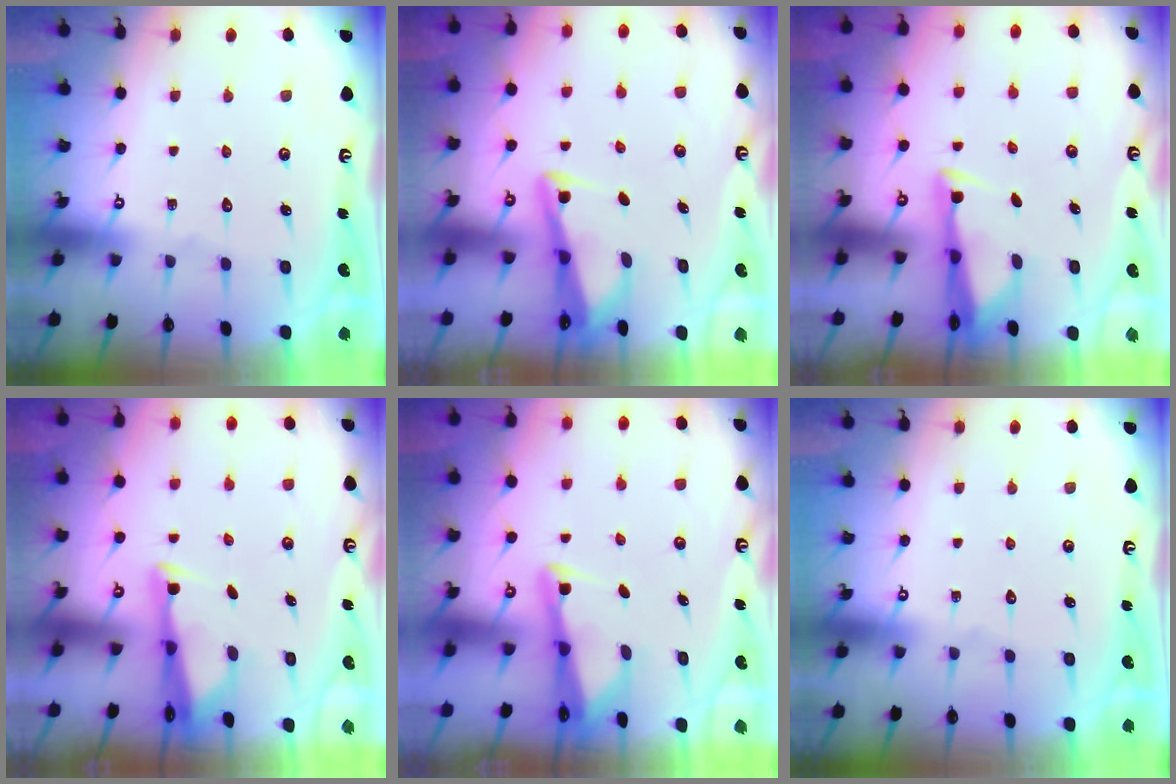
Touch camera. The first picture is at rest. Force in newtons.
{"total": 3.1, "press": 3.1, "slide": 0.4}
{"total": 3.2, "press": 3.1, "slide": 0.9}
{"total": 2.9, "press": 2.8, "slide": 0.7}
{"total": 2.7, "press": 2.6, "slide": 0.3}
{"total": 0.0}